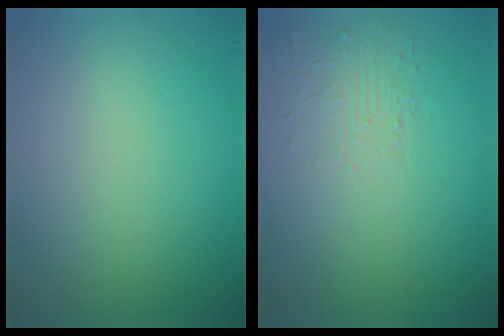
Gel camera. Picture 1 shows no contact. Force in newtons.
{"total": 1.5, "press": 0.1, "slide": 1.5}